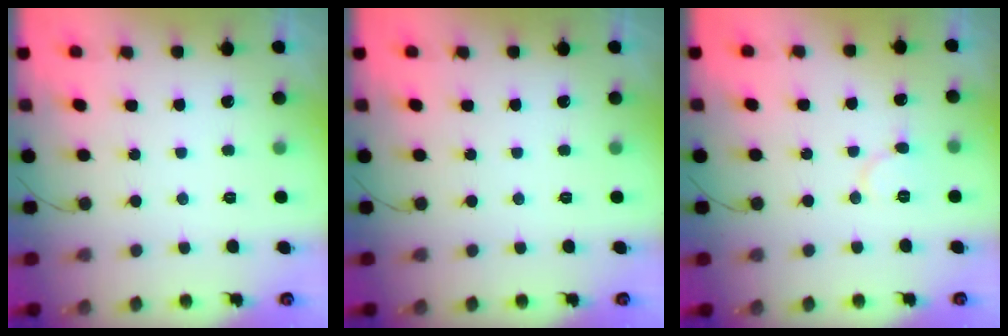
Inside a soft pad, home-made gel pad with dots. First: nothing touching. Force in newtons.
{"total": 0.0}
{"total": 7.0, "press": 7.0, "slide": 0.5}